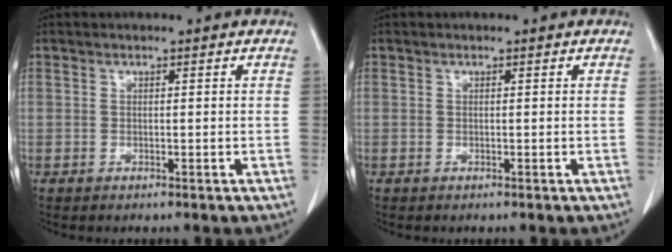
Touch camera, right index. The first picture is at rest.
{"total": 0.0}